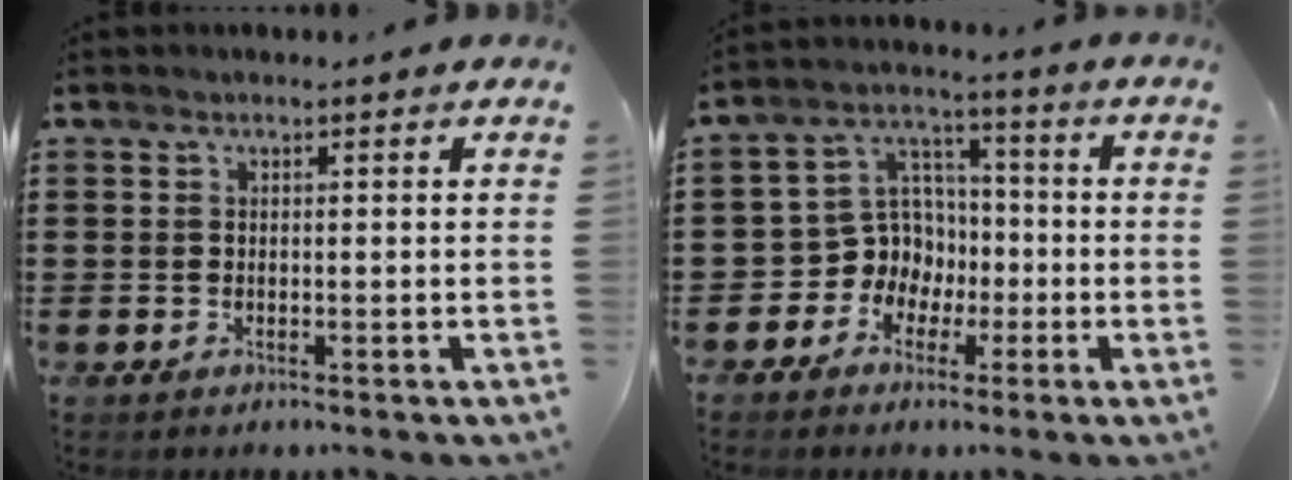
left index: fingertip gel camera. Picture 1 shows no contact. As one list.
[{"total": 7.7, "force": [-1.9, 7.3, 1.9], "torque": [-0.079, 0.000, -0.038]}]